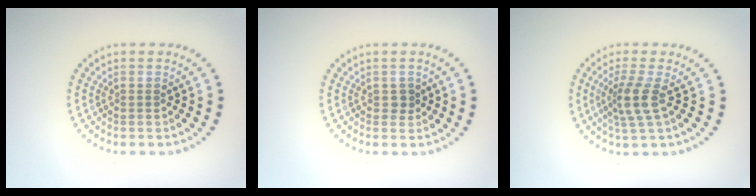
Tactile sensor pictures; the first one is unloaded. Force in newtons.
{"total": 0.9, "press": 0.8, "slide": 0.4}
{"total": 2.7, "press": 2.1, "slide": 1.8}